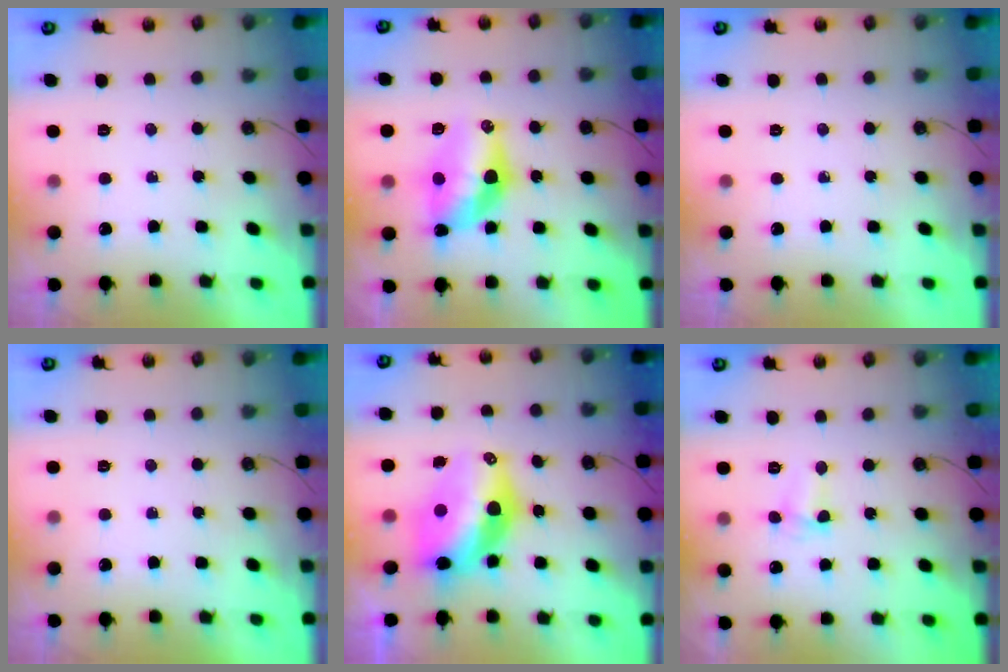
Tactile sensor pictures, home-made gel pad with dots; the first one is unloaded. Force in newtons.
{"total": 12.2, "press": 12.1, "slide": 1.2}
{"total": 0.0}
{"total": 0.0}
{"total": 13.7, "press": 13.7, "slide": 1.0}
{"total": 3.0, "press": 2.9, "slide": 0.6}